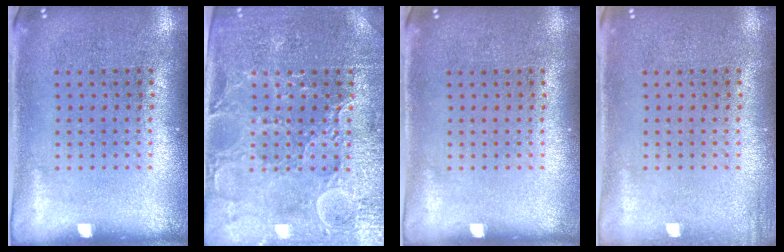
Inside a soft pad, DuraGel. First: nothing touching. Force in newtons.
{"total": 3.9, "press": 3.8, "slide": 1.0}
{"total": 0.0}
{"total": 0.8, "press": 0.7, "slide": 0.1}